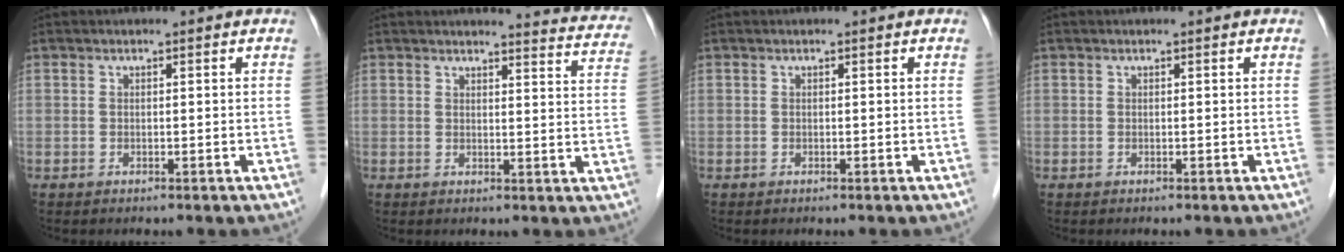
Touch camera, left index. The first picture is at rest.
{"total": 9.9, "force": [9.7, 0.6, 1.8], "torque": [-0.004, -0.058, 0.079]}
{"total": 0.0}
{"total": 0.0}